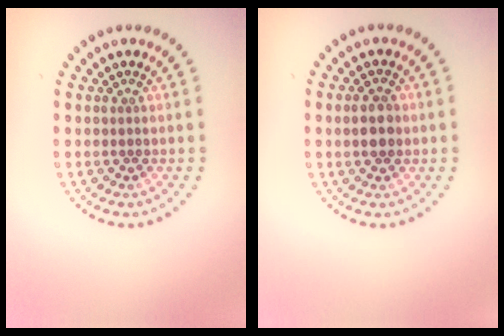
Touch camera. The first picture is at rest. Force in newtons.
{"total": 2.9, "press": 2.9, "slide": 0.1}